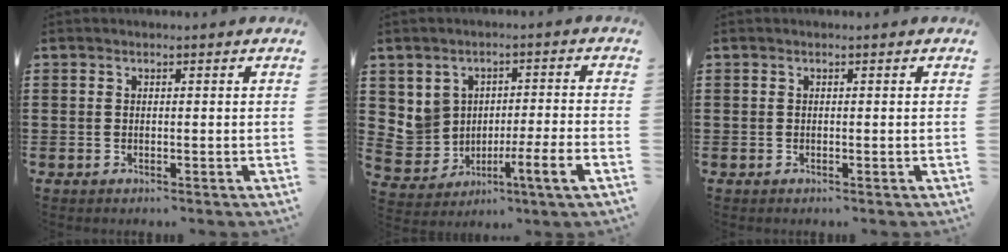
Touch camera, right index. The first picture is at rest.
{"total": 4.3, "force": [-1.0, 3.0, 3.0], "torque": [-0.074, -0.004, -0.021]}
{"total": 0.0}